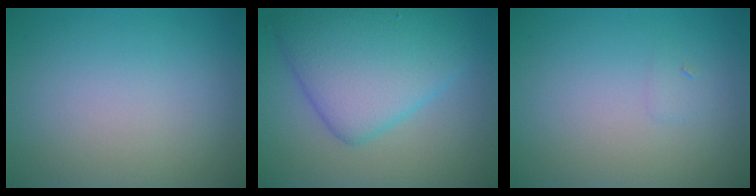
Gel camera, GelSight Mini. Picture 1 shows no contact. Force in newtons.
{"total": 7.5, "press": 7.5, "slide": 0.4}
{"total": 0.5, "press": 0.5, "slide": 0.1}